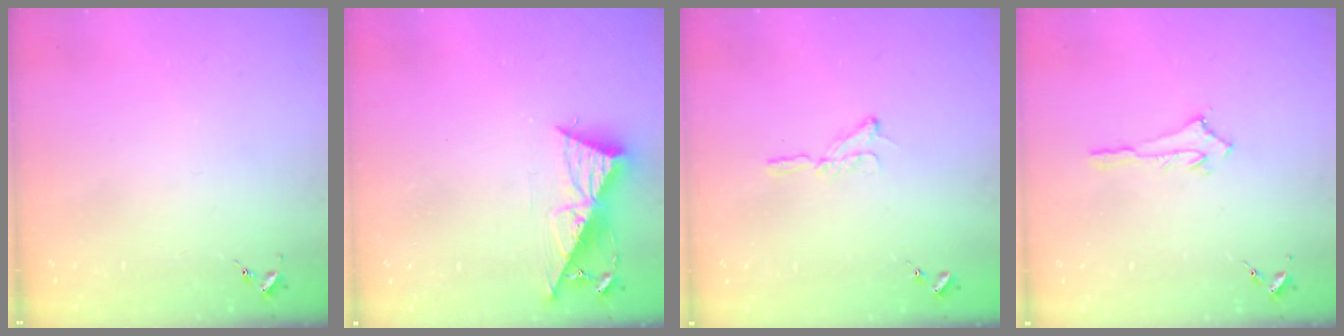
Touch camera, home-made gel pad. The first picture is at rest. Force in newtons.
{"total": 10.6, "press": 10.5, "slide": 0.8}
{"total": 4.7, "press": 4.6, "slide": 0.6}
{"total": 2.9, "press": 2.9, "slide": 0.2}